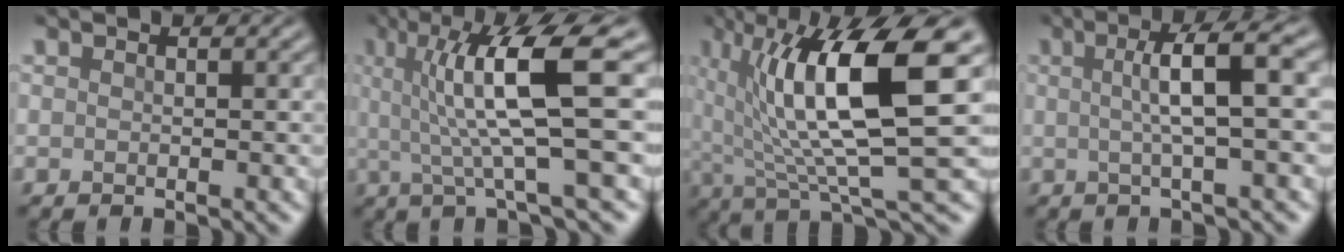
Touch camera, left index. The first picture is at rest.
{"total": 8.7, "force": [1.5, 1.5, 8.4], "torque": [-0.128, 0.003, 0.025]}
{"total": 11.6, "force": [2.5, 2.7, 11.0], "torque": [-0.172, 0.001, 0.047]}
{"total": 5.2, "force": [0.9, 0.9, 5.1], "torque": [-0.077, 0.015, 0.012]}